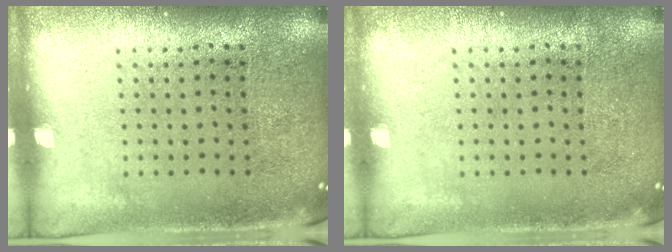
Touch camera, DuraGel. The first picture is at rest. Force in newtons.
{"total": 0.0}